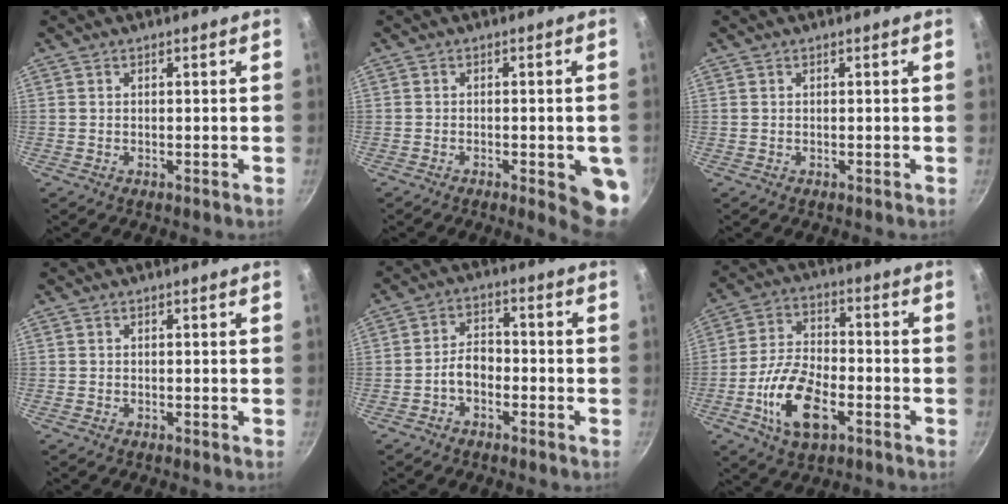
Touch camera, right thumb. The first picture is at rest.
{"total": 7.8, "force": [-2.3, 2.5, 7.0], "torque": [-0.058, 0.006, -0.025]}
{"total": 0.0}
{"total": 0.0}
{"total": 5.1, "force": [-2.2, 3.3, 3.2], "torque": [-0.038, 0.034, -0.044]}
{"total": 13.6, "force": [-5.1, 6.9, 10.5], "torque": [-0.193, 0.028, -0.100]}